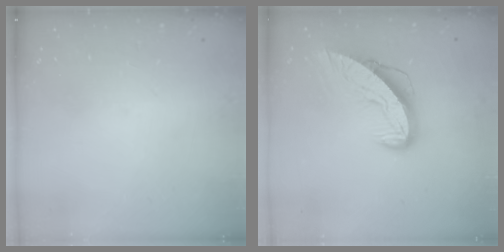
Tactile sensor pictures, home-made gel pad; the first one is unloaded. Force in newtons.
{"total": 9.1, "press": 9.1, "slide": 0.8}